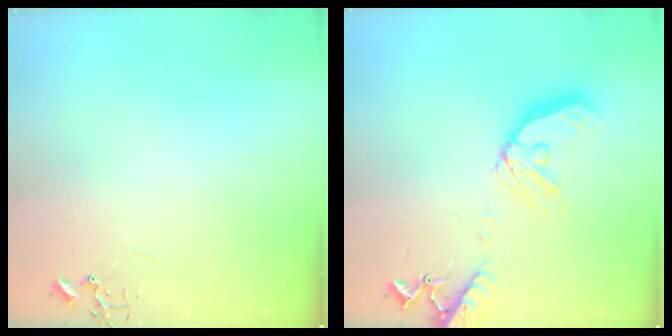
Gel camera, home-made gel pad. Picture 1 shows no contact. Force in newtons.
{"total": 17.9, "press": 17.7, "slide": 2.6}